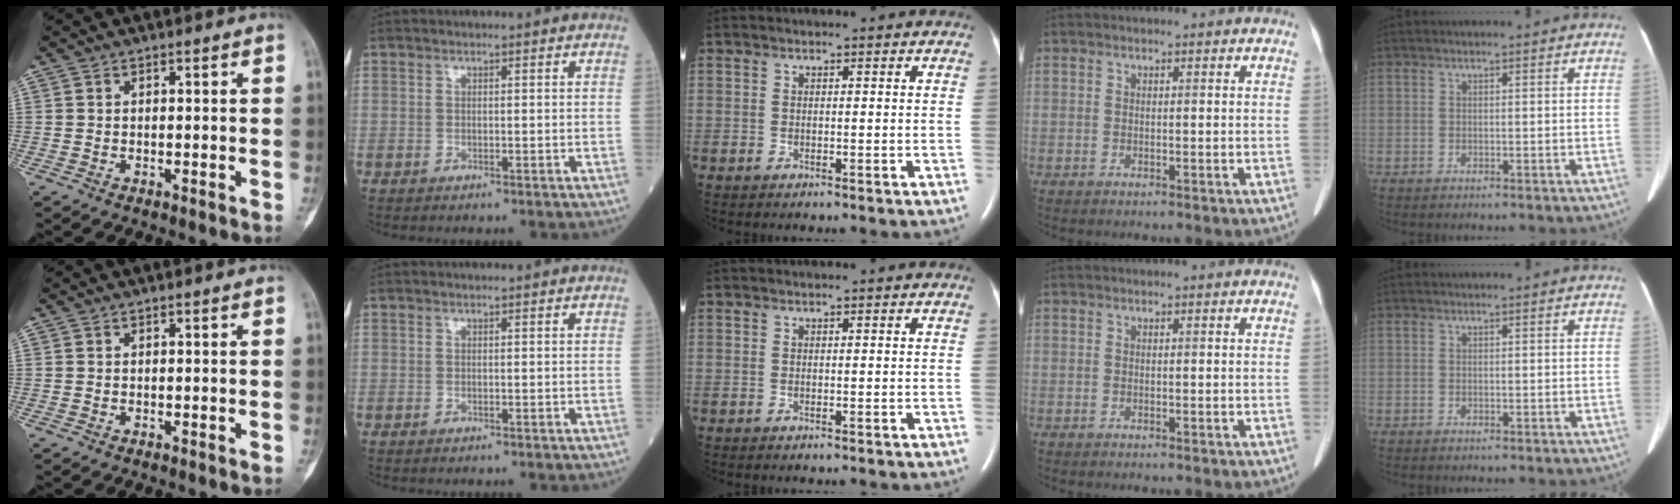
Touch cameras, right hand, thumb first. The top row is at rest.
{}